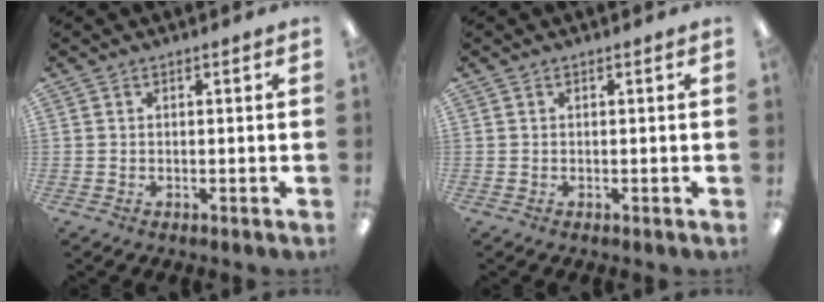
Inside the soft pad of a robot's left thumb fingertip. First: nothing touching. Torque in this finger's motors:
{"motor_torque": [-0.18, 0.18, -0.17, 0.17, 0.00]}